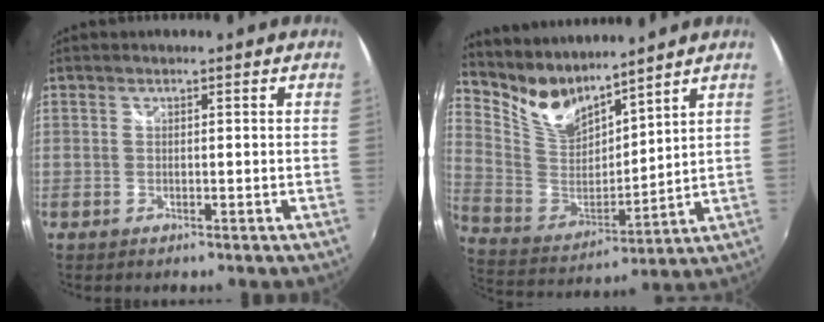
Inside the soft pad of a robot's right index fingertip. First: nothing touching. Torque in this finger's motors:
{"motor_torque": [-0.18, 0.59, 0.03, 0.02]}